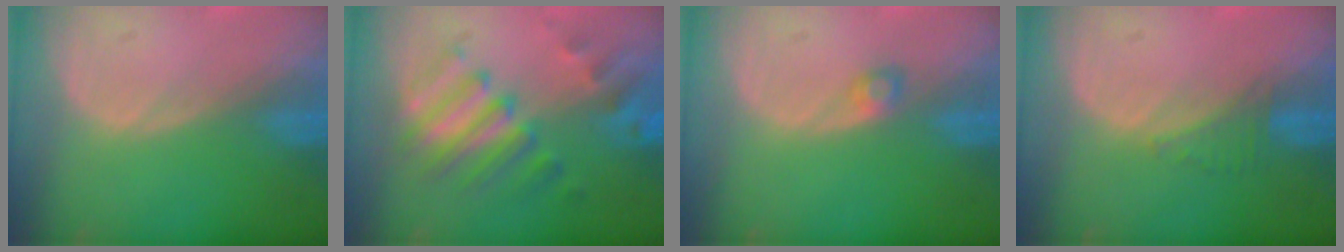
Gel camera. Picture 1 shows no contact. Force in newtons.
{"total": 8.8, "press": 8.1, "slide": 3.4}
{"total": 1.6, "press": 1.6, "slide": 0.3}
{"total": 1.9, "press": 1.8, "slide": 0.7}